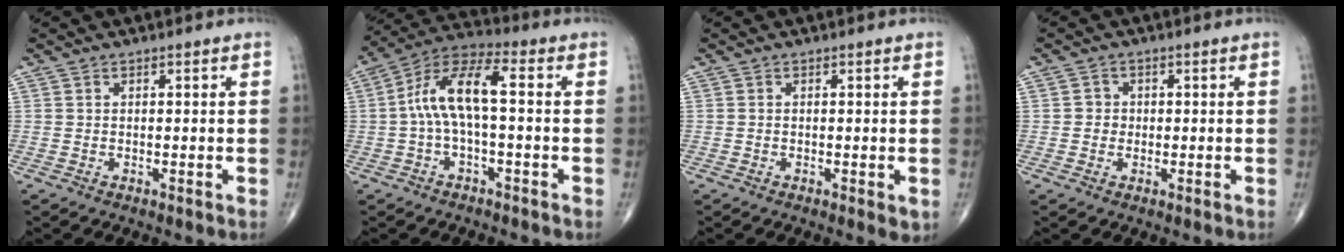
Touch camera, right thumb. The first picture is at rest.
{"total": 10.7, "force": [-0.1, 3.9, 10.0], "torque": [-0.202, 0.047, -0.010]}
{"total": 1.6, "force": [-0.3, 0.6, 1.5], "torque": [-0.024, -0.006, -0.005]}
{"total": 2.1, "force": [-0.1, 2.0, 0.6], "torque": [0.004, 0.006, -0.004]}